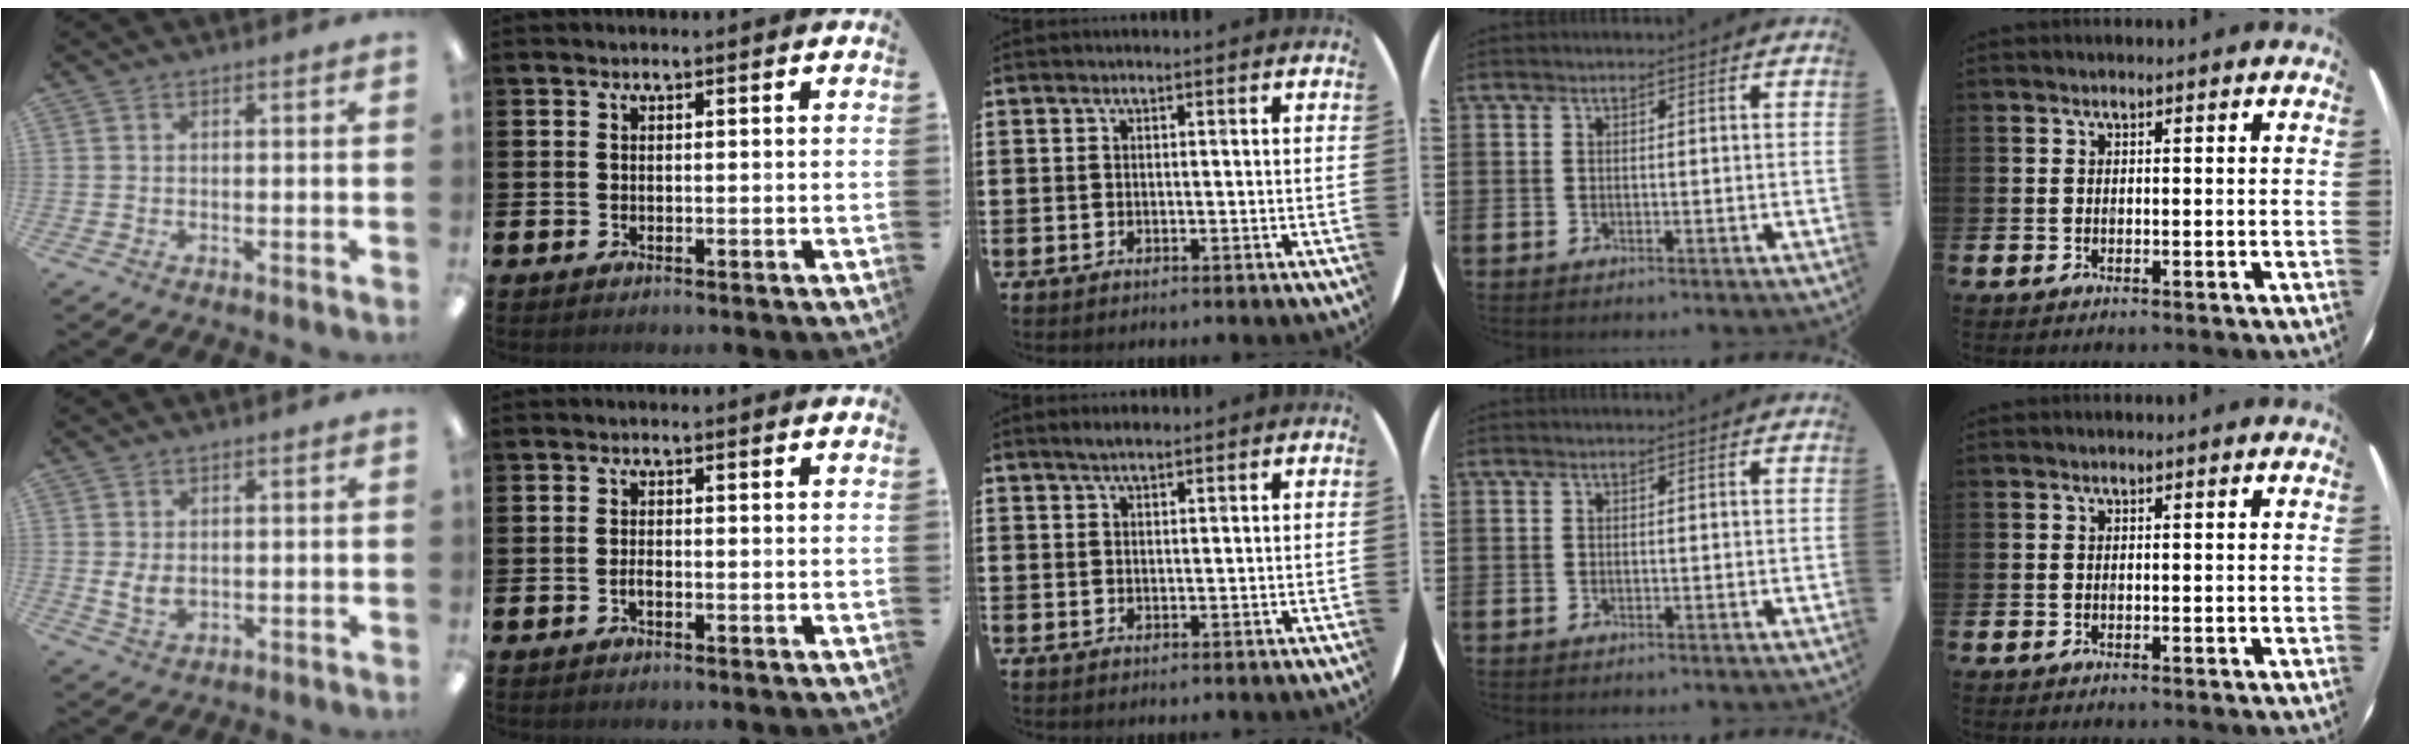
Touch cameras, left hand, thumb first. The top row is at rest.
{"thumb": {"total": 3.8, "force": [0.5, 2.4, 2.9], "torque": [-0.060, -0.007, 0.006]}, "index": {"total": 0.9, "force": [-0.5, 0.2, 0.7], "torque": [-0.016, -0.003, -0.008]}, "middle": {"total": 1.8, "force": [1.5, 0.4, 0.9], "torque": [-0.018, 0.004, 0.027]}}